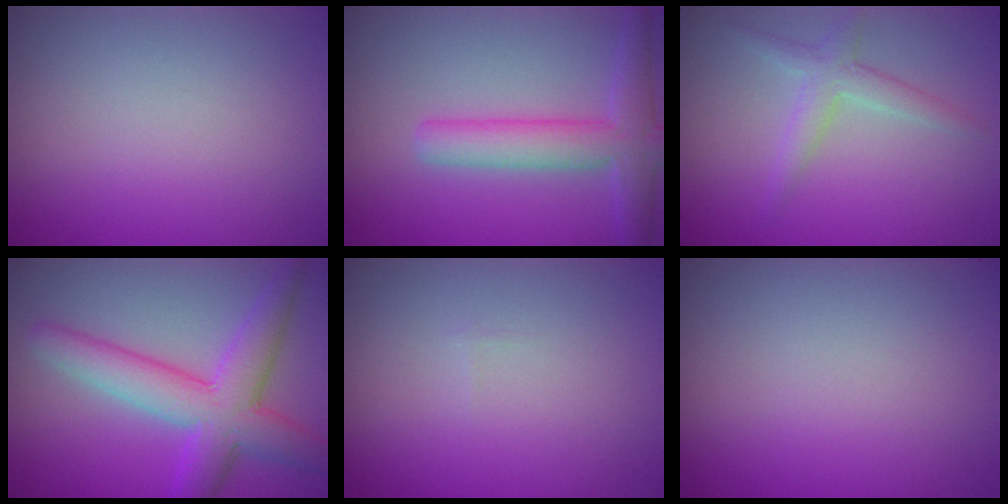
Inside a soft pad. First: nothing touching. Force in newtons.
{"total": 4.4, "press": 4.4, "slide": 0.2}
{"total": 2.4, "press": 2.4, "slide": 0.1}
{"total": 6.3, "press": 6.3, "slide": 0.1}
{"total": 0.0}
{"total": 0.0}